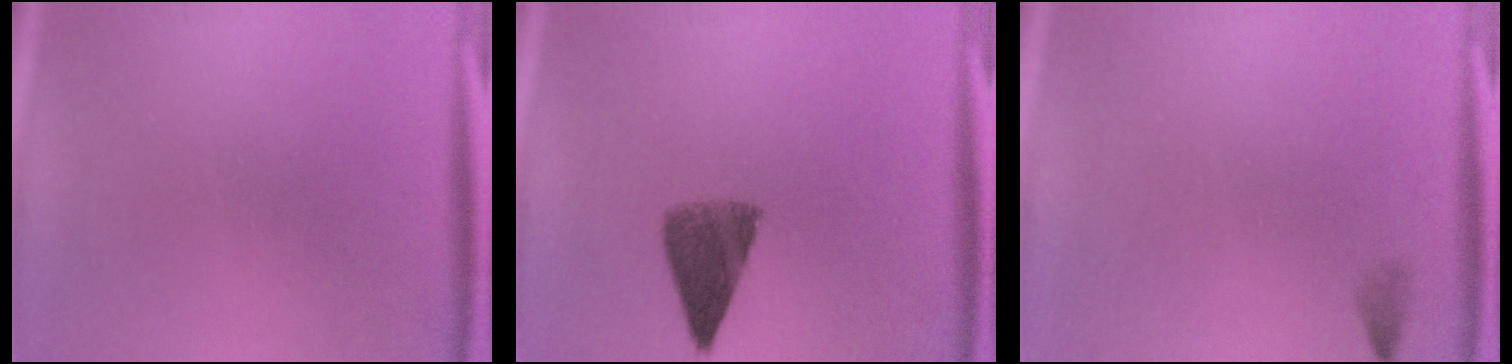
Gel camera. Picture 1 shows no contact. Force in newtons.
{"total": 6.7}
{"total": 0.8}